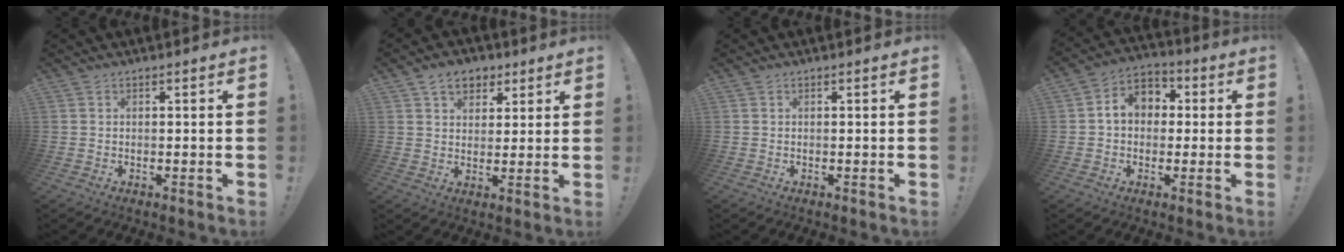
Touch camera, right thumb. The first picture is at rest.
{"total": 7.9, "force": [4.3, 5.7, 3.5], "torque": [-0.048, -0.012, 0.083]}
{"total": 0.0}
{"total": 8.6, "force": [1.0, 6.8, 5.1], "torque": [-0.076, 0.013, 0.023]}